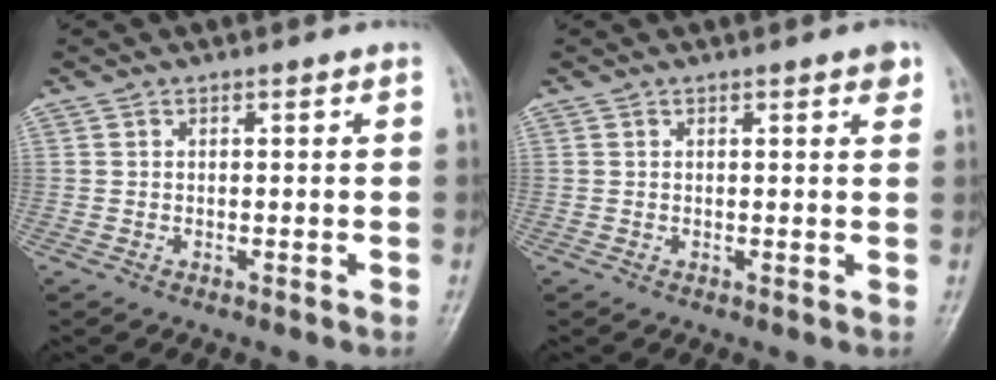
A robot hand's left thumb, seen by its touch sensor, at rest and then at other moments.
{"total": 1.9, "force": [1.1, 0.5, 1.4], "torque": [-0.015, -0.003, 0.011]}